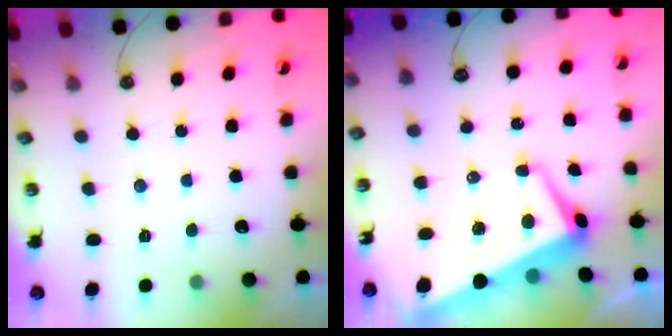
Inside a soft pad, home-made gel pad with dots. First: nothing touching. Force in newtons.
{"total": 5.1, "press": 4.8, "slide": 1.5}